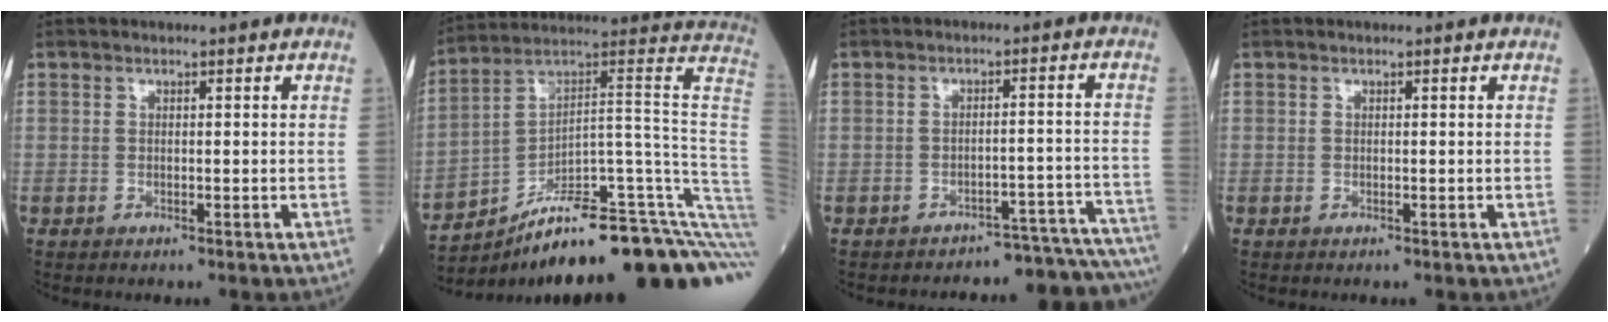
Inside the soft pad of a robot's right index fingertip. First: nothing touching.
{"total": 30.0, "force": [-20.3, 3.0, 21.9], "torque": [-0.183, 0.034, -0.295]}
{"total": 13.4, "force": [-13.4, 0.9, 0.8], "torque": [0.022, 0.031, -0.153]}
{"total": 0.0}